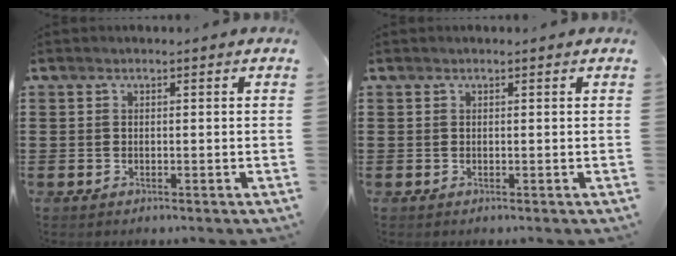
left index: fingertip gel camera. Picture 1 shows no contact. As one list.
[{"total": 0.0}]